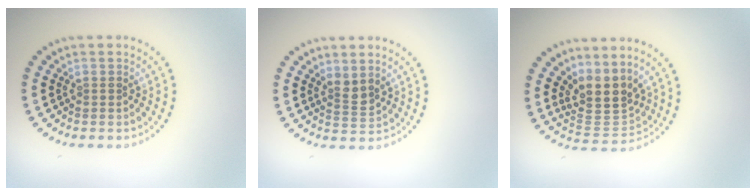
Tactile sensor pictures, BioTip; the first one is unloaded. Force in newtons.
{"total": 1.8, "press": 1.3, "slide": 1.2}
{"total": 4.0, "press": 3.2, "slide": 2.4}